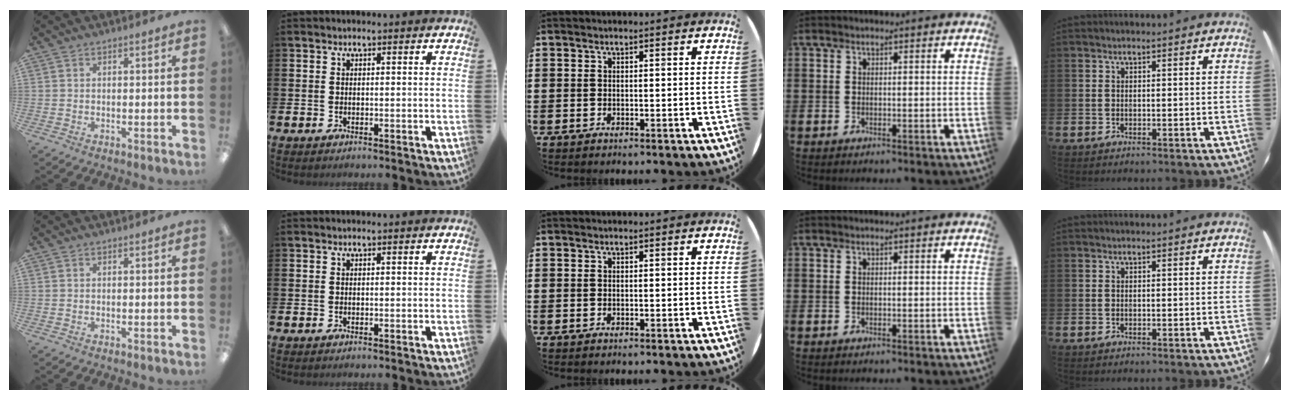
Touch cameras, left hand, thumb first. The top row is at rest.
{}